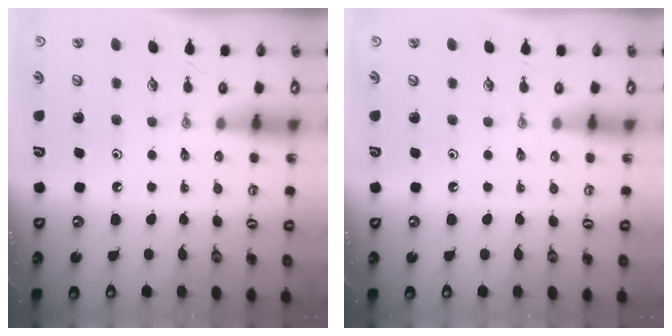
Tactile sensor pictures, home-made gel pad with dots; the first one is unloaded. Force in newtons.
{"total": 0.0}